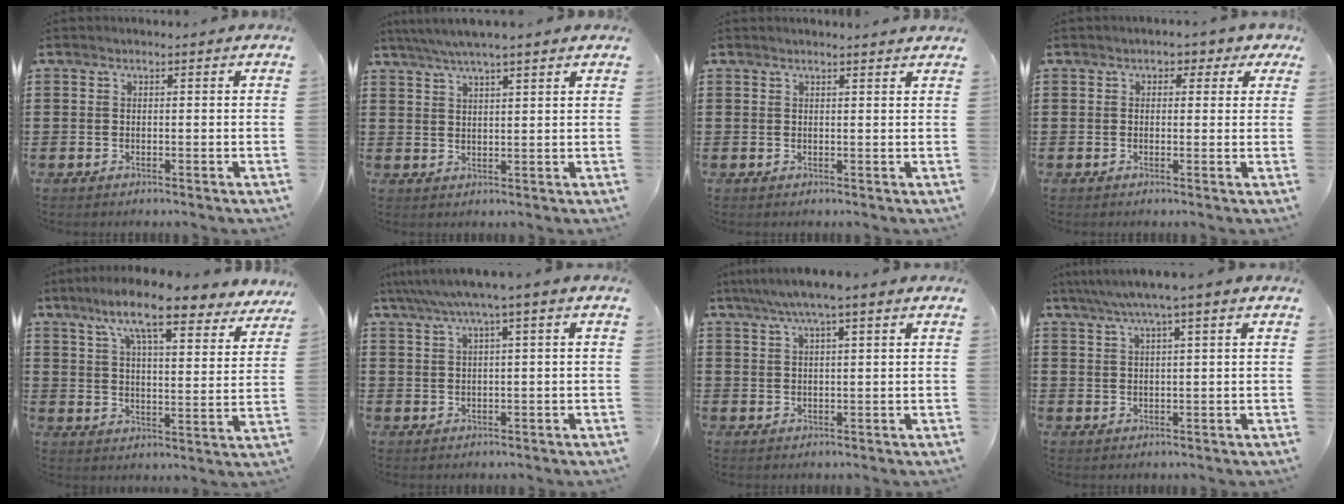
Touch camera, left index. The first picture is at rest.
{"total": 4.2, "force": [3.6, 0.0, 2.3], "torque": [-0.052, -0.005, 0.064]}
{"total": 1.1, "force": [1.1, -0.1, 0.4], "torque": [-0.009, -0.002, 0.021]}
{"total": 2.0, "force": [0.9, 1.5, 1.0], "torque": [-0.019, 0.008, 0.011]}
{"total": 11.7, "force": [9.0, 1.6, 7.3], "torque": [-0.150, -0.033, 0.153]}
{"total": 3.3, "force": [1.3, -0.2, 3.1], "torque": [-0.061, 0.000, 0.018]}
{"total": 3.8, "force": [2.2, 0.2, 3.1], "torque": [-0.061, 0.006, 0.038]}
{"total": 3.6, "force": [1.9, -0.1, 3.1], "torque": [-0.062, 0.002, 0.032]}